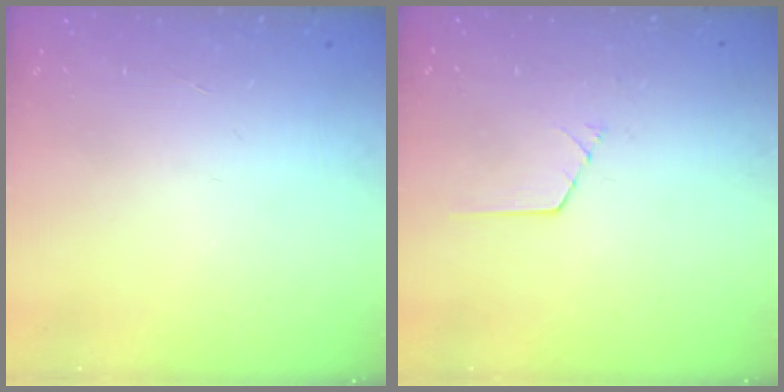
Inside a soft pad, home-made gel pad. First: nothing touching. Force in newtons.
{"total": 1.6, "press": 1.6, "slide": 0.0}